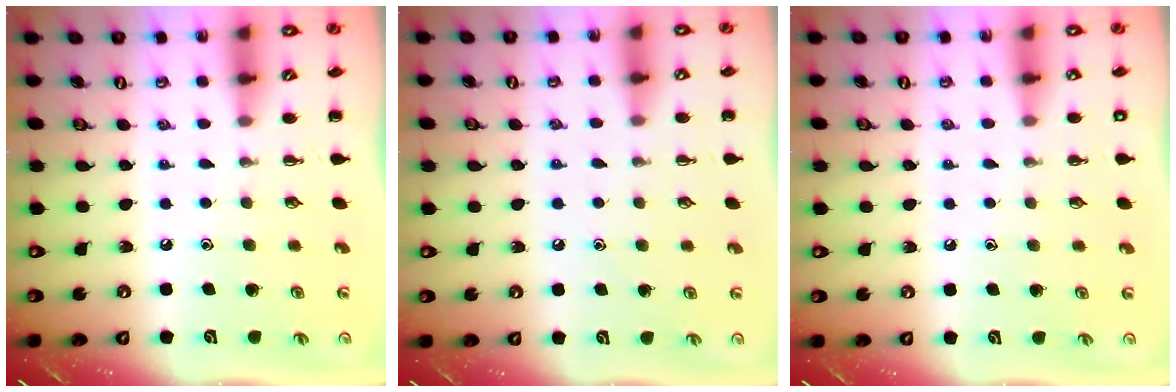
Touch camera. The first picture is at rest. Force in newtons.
{"total": 5.6, "press": 5.3, "slide": 1.9}
{"total": 1.3, "press": 1.3, "slide": 0.1}